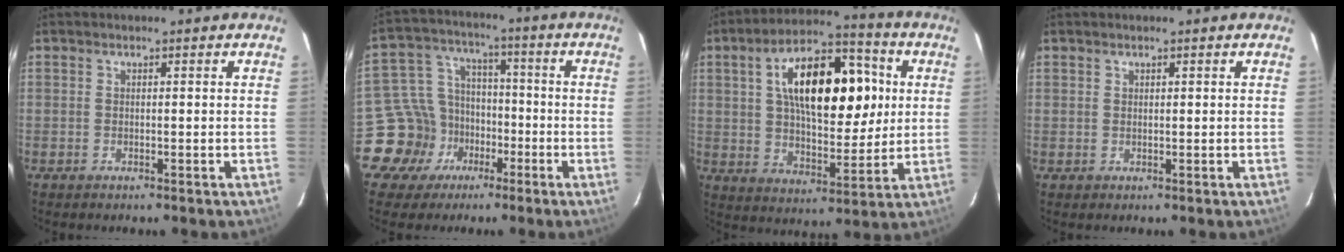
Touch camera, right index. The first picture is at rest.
{"total": 11.5, "force": [-5.6, 9.9, 1.9], "torque": [-0.057, 0.043, -0.083]}
{"total": 19.4, "force": [4.6, 9.6, 16.2], "torque": [-0.266, 0.031, 0.076]}
{"total": 0.9, "force": [0.3, 0.8, 0.0], "torque": [0.005, 0.005, 0.004]}